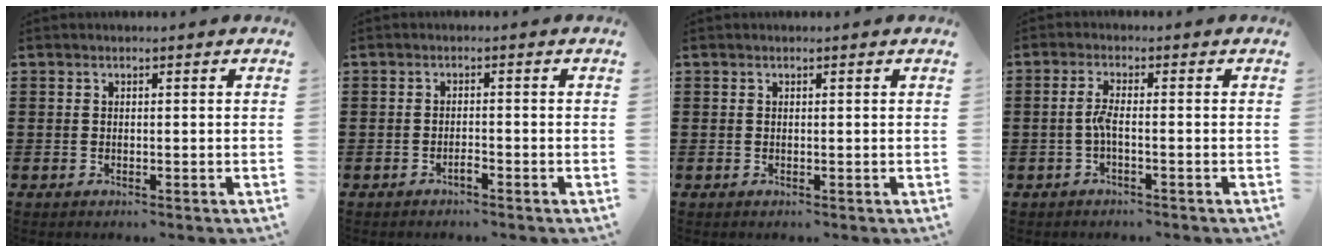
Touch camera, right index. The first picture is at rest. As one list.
[{"total": 1.3, "force": [-1.0, 0.1, 0.7], "torque": [-0.016, -0.003, -0.019]}, {"total": 0.0}, {"total": 2.7, "force": [-0.9, 0.3, 2.5], "torque": [-0.063, -0.005, -0.022]}]